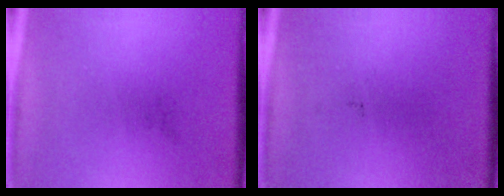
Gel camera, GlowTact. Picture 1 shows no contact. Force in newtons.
{"total": 0.0}